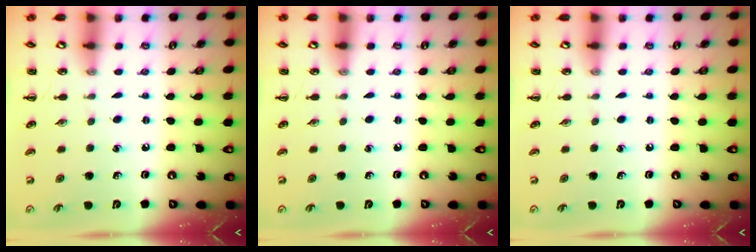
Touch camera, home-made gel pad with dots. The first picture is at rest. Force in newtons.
{"total": 0.0}
{"total": 0.0}